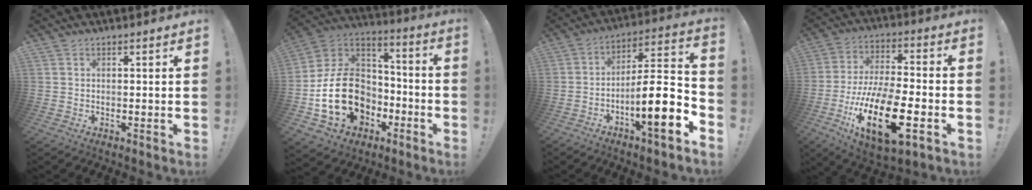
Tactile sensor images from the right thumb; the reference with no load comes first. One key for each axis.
{"total": 21.9, "fx": -5.7, "fy": 16.5, "fz": 13.3, "tx": -0.258, "ty": 0.031, "tz": -0.075}
{"total": 15.4, "fx": -5.8, "fy": 2.5, "fz": 14.0, "tx": -0.220, "ty": 0.015, "tz": -0.100}
{"total": 22.4, "fx": -8.7, "fy": 9.1, "fz": 18.6, "tx": -0.348, "ty": 0.034, "tz": -0.139}